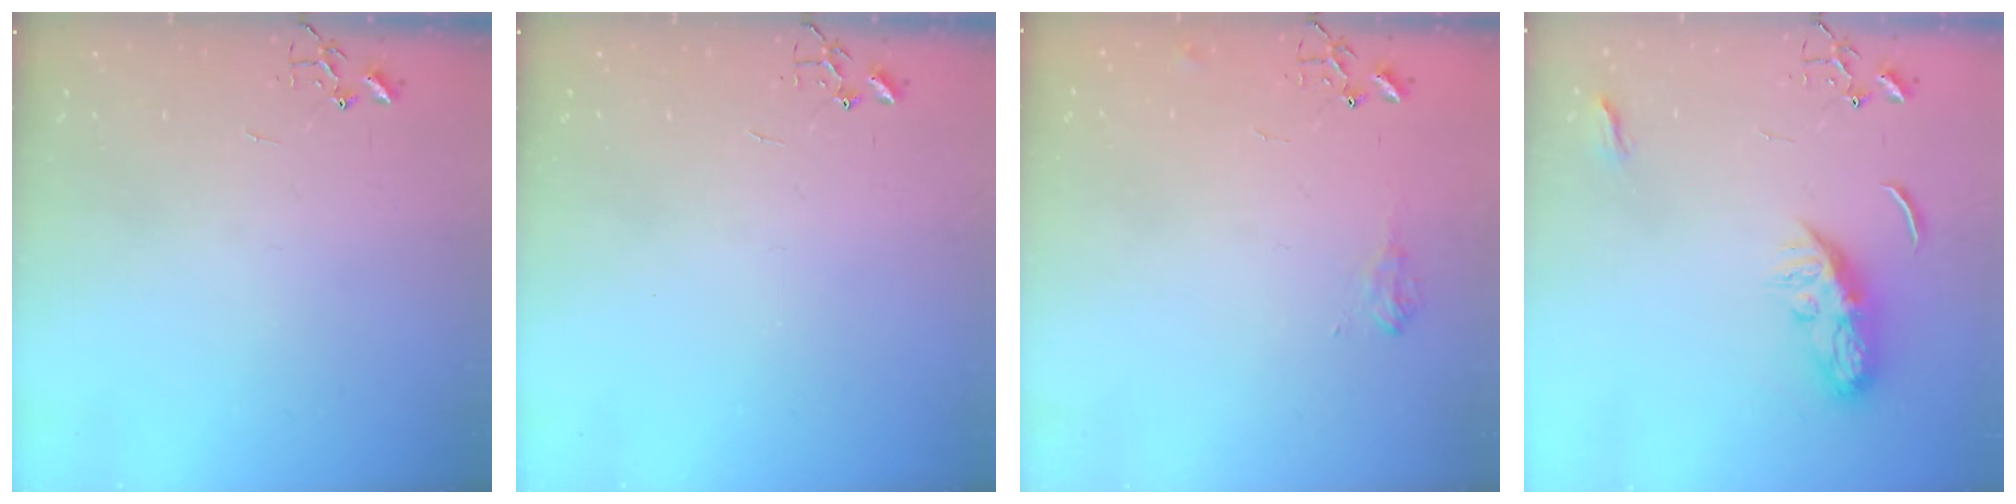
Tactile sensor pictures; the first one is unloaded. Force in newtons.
{"total": 0.0}
{"total": 7.2, "press": 7.1, "slide": 0.9}
{"total": 8.7, "press": 8.7, "slide": 0.4}